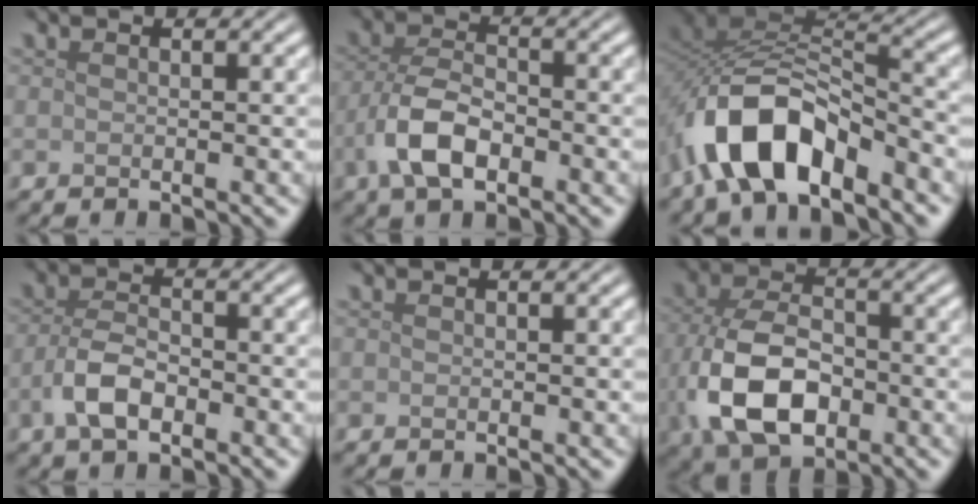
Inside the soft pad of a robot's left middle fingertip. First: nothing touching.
{"total": 5.2, "force": [-2.1, 2.6, 4.0], "torque": [-0.080, 0.002, -0.048]}
{"total": 9.0, "force": [-5.2, 4.2, 6.0], "torque": [-0.112, 0.007, -0.103]}
{"total": 3.8, "force": [-1.6, 1.9, 2.9], "torque": [-0.059, 0.001, -0.037]}
{"total": 0.0}
{"total": 8.7, "force": [-2.4, 5.3, 6.5], "torque": [-0.149, -0.012, -0.048]}